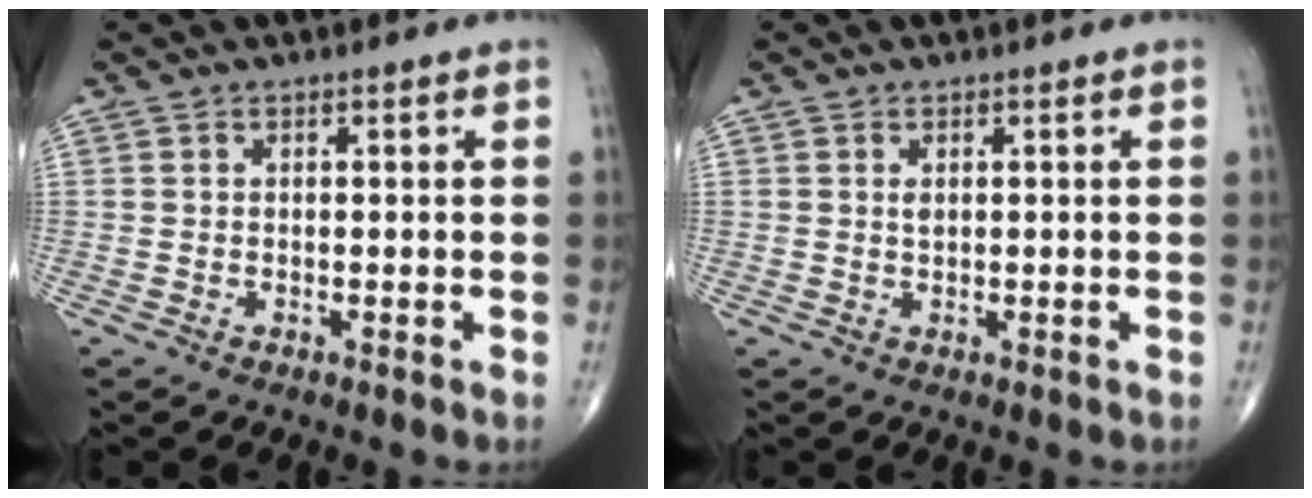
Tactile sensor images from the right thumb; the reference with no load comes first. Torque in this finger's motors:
{"motor_torque": [0.25, 0.00, 0.15, -0.09, 0.11]}